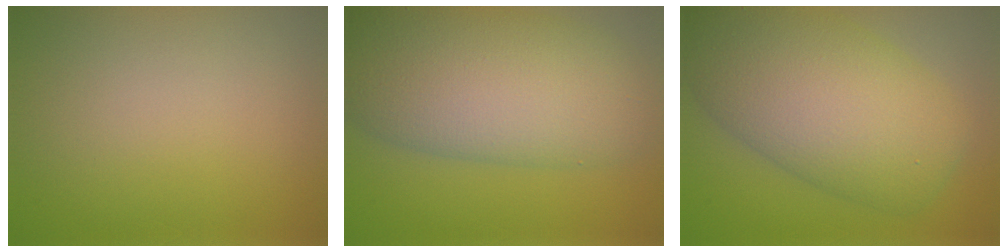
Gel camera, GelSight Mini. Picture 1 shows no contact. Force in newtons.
{"total": 11.6, "press": 11.6, "slide": 0.8}
{"total": 11.8, "press": 11.8, "slide": 0.5}